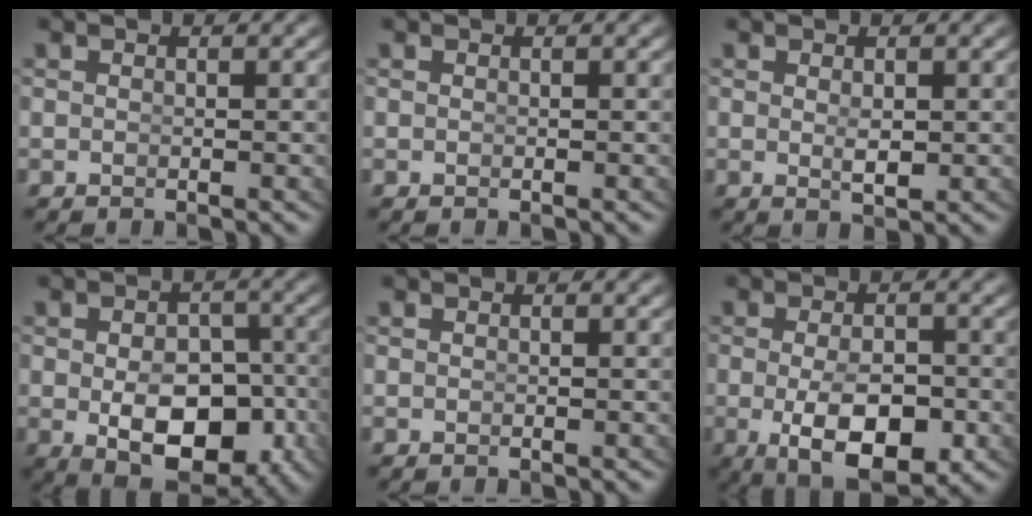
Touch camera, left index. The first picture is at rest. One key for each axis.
{"total": 0.0}
{"total": 1.3, "fx": 0.0, "fy": 0.2, "fz": 1.3, "tx": -0.023, "ty": -0.016, "tz": 0.011}
{"total": 9.6, "fx": -2.9, "fy": 6.0, "fz": 7.0, "tx": -0.113, "ty": -0.059, "tz": -0.016}
{"total": 0.0}
{"total": 8.6, "fx": -3.1, "fy": 4.5, "fz": 6.6, "tx": -0.119, "ty": -0.045, "tz": -0.024}